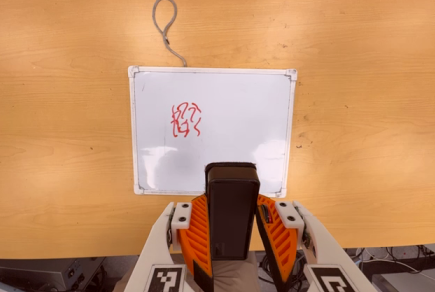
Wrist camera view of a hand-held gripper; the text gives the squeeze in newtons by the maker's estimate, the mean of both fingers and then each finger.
{"total": 5.0, "left": 4.3, "right": 5.7}